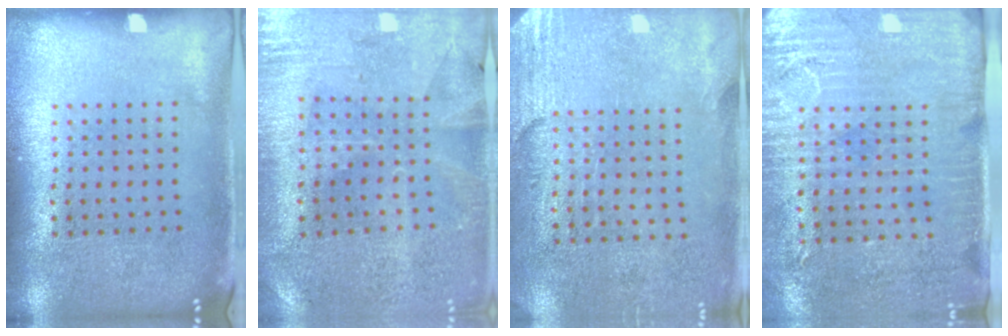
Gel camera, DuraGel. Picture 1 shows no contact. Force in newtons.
{"total": 0.5, "press": 0.3, "slide": 0.4}
{"total": 2.8, "press": 2.5, "slide": 1.4}
{"total": 3.1, "press": 2.6, "slide": 1.6}